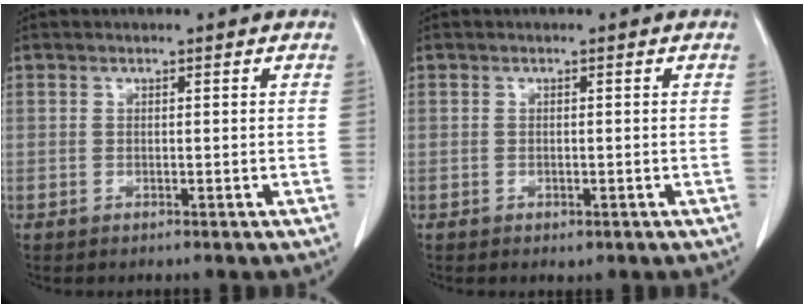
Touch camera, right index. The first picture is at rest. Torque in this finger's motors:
{"motor_torque": [0.20, -0.15, 0.05, 0.02]}